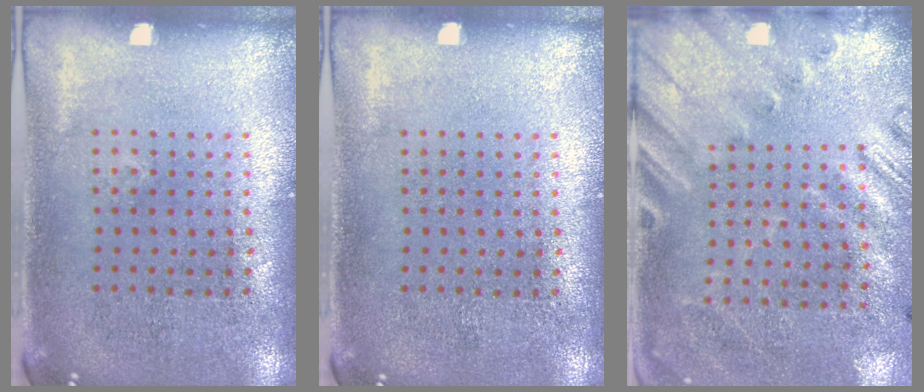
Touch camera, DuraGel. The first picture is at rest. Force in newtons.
{"total": 0.0}
{"total": 2.7, "press": 1.9, "slide": 1.9}